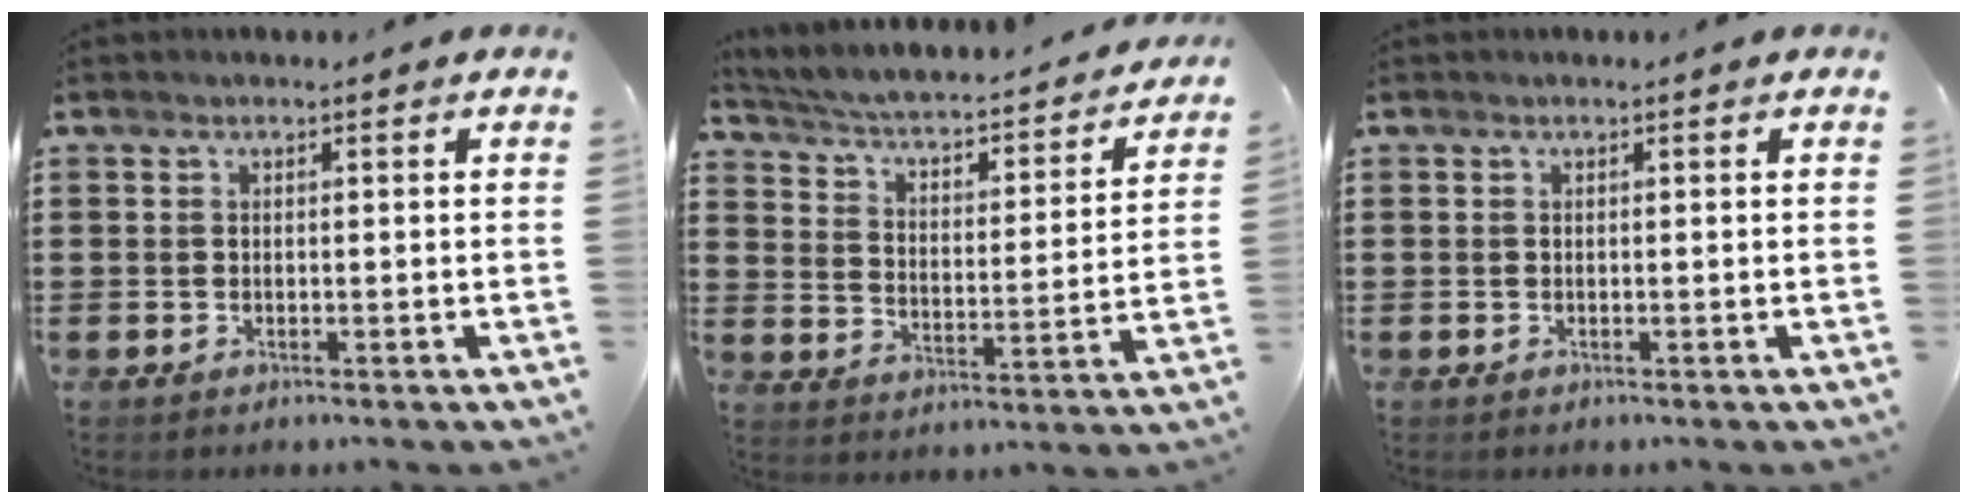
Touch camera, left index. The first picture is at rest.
{"total": 2.9, "force": [2.5, 0.4, 1.4], "torque": [-0.046, -0.030, 0.030]}
{"total": 0.0}